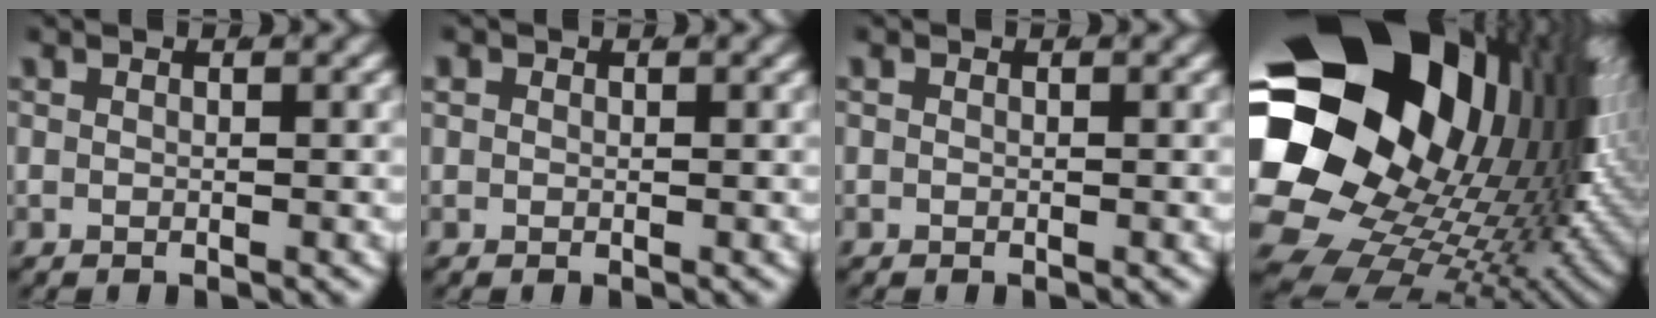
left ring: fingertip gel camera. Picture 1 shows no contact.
{"total": 1.1, "force": [0.2, 1.0, 0.4], "torque": [-0.012, -0.004, 0.005]}
{"total": 0.0}
{"total": 35.6, "force": [3.3, 24.0, 26.1], "torque": [-0.403, -0.033, 0.043]}